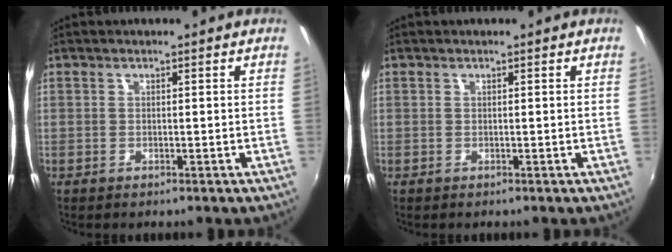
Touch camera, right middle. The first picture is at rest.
{"total": 0.0}